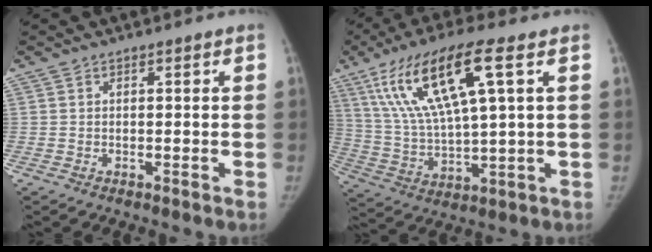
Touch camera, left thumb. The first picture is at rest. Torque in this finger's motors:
{"motor_torque": [0.39, 0.43, 1.76, -1.01, 0.17]}